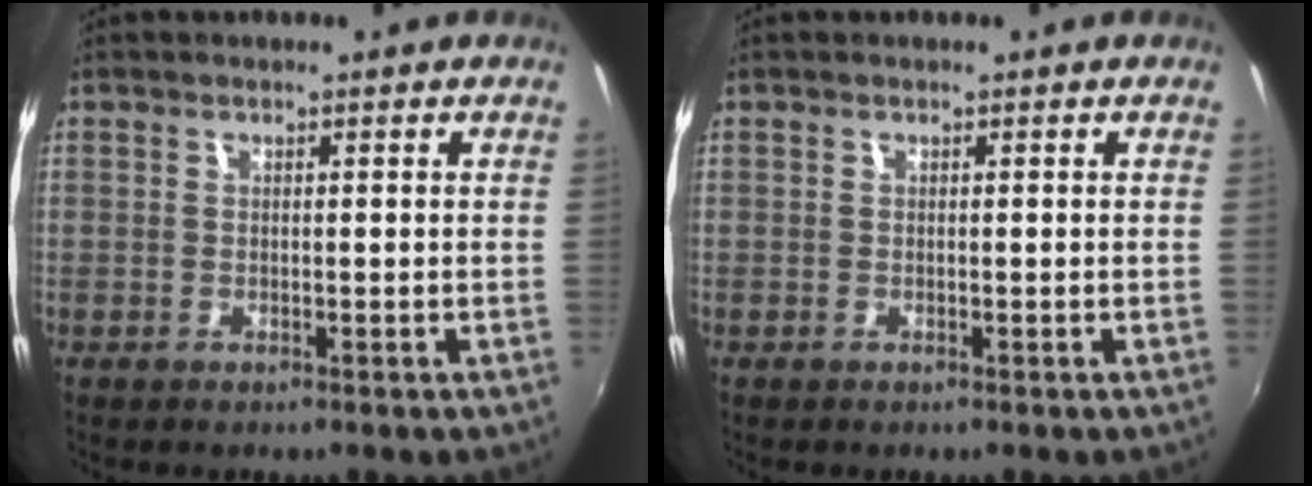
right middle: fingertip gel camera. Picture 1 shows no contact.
{"total": 0.0}